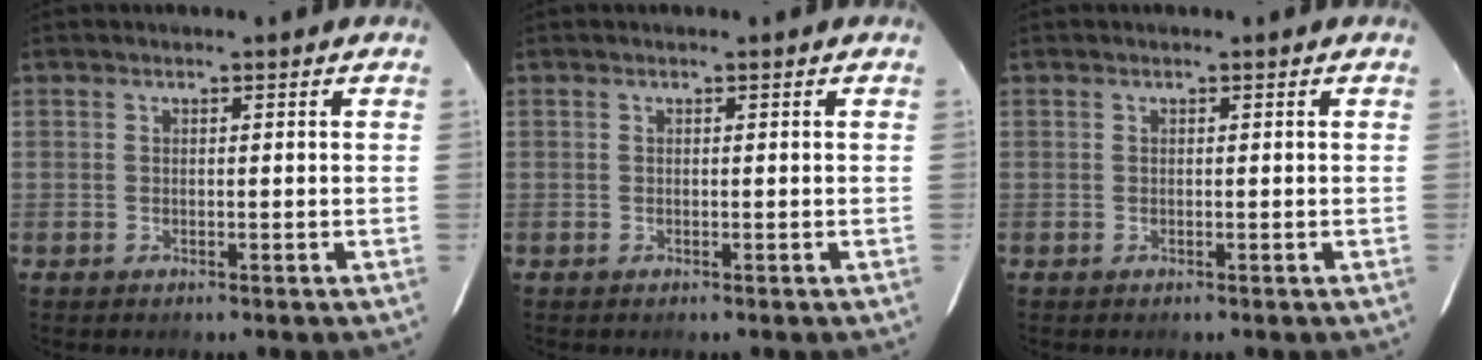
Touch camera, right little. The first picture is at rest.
{"total": 0.0}
{"total": 0.0}